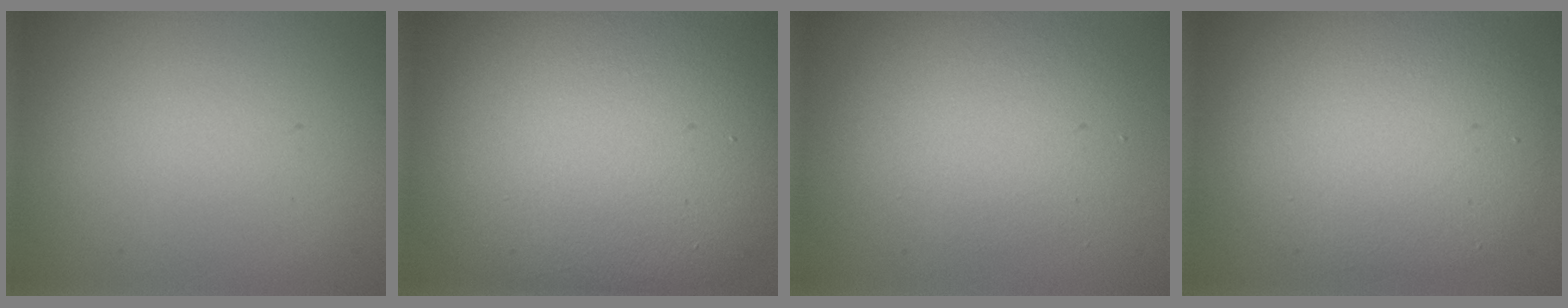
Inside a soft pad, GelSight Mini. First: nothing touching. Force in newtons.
{"total": 16.2, "press": 16.2, "slide": 0.6}
{"total": 4.1, "press": 4.1, "slide": 0.2}
{"total": 7.9, "press": 7.9, "slide": 0.8}